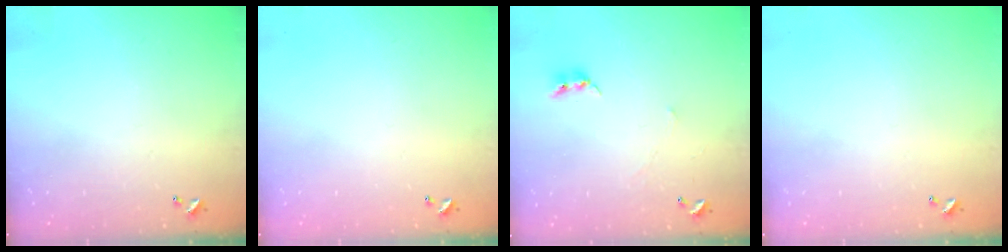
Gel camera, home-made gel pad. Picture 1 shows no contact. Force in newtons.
{"total": 0.0}
{"total": 2.4, "press": 2.3, "slide": 0.4}
{"total": 0.0}